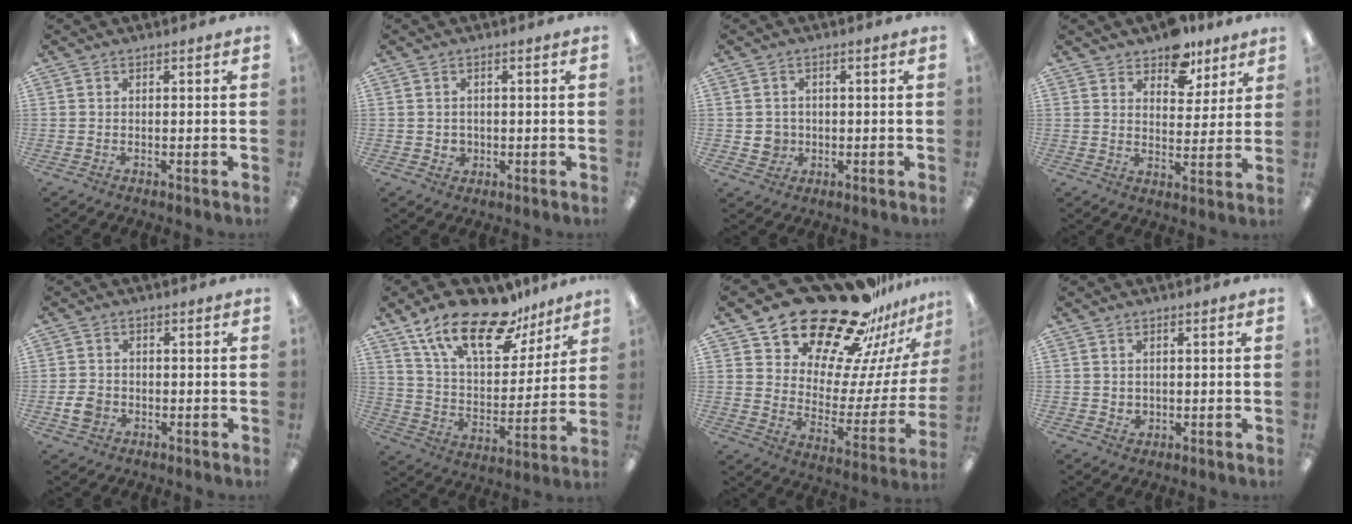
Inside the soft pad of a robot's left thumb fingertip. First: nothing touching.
{"total": 2.2, "force": [0.2, 2.1, 0.6], "torque": [-0.005, -0.001, 0.001]}
{"total": 3.8, "force": [-0.3, 3.7, 0.8], "torque": [-0.003, 0.002, -0.007]}
{"total": 9.0, "force": [7.1, 5.0, 2.4], "torque": [-0.021, -0.049, 0.127]}
{"total": 4.2, "force": [-1.3, 3.5, 1.9], "torque": [-0.036, 0.006, -0.021]}
{"total": 20.4, "force": [14.4, 8.5, 11.7], "torque": [-0.207, -0.082, 0.252]}
{"total": 26.4, "force": [21.8, 10.5, 10.4], "torque": [-0.155, -0.157, 0.386]}
{"total": 1.8, "force": [0.7, 1.6, 0.4], "torque": [-0.002, -0.002, 0.009]}